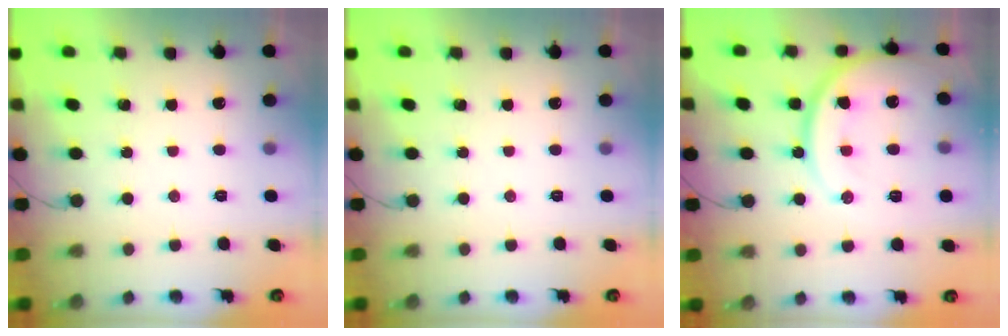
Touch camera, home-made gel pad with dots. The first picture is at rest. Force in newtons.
{"total": 0.0}
{"total": 15.8, "press": 15.7, "slide": 1.4}